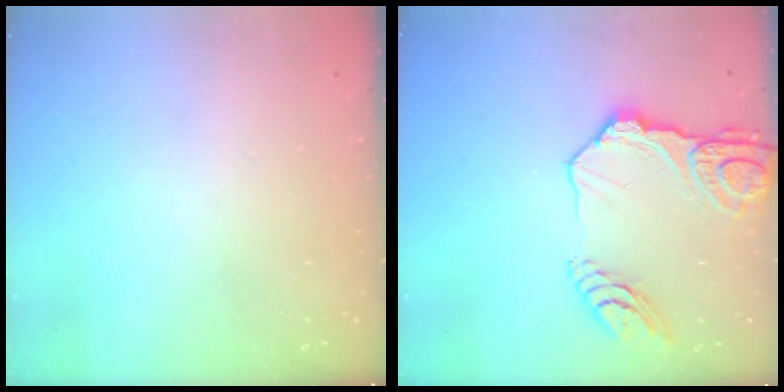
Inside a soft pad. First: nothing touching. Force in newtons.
{"total": 16.0, "press": 15.9, "slide": 1.6}